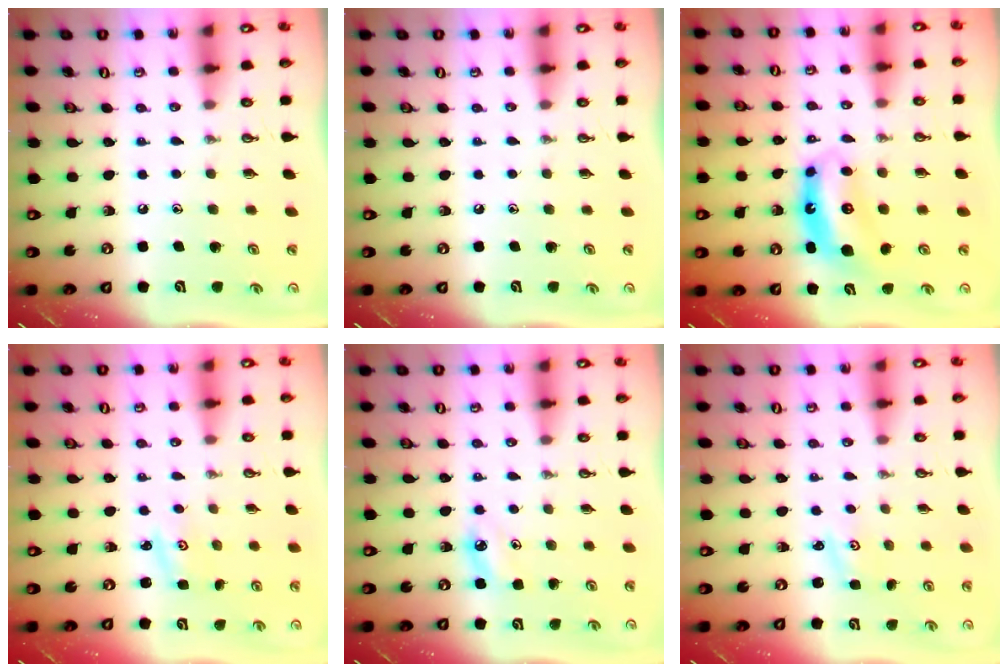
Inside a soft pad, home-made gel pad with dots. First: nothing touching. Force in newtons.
{"total": 0.0}
{"total": 7.0, "press": 7.0, "slide": 0.8}
{"total": 2.3, "press": 2.3, "slide": 0.3}
{"total": 5.1, "press": 5.1, "slide": 0.6}
{"total": 1.4, "press": 1.4, "slide": 0.3}